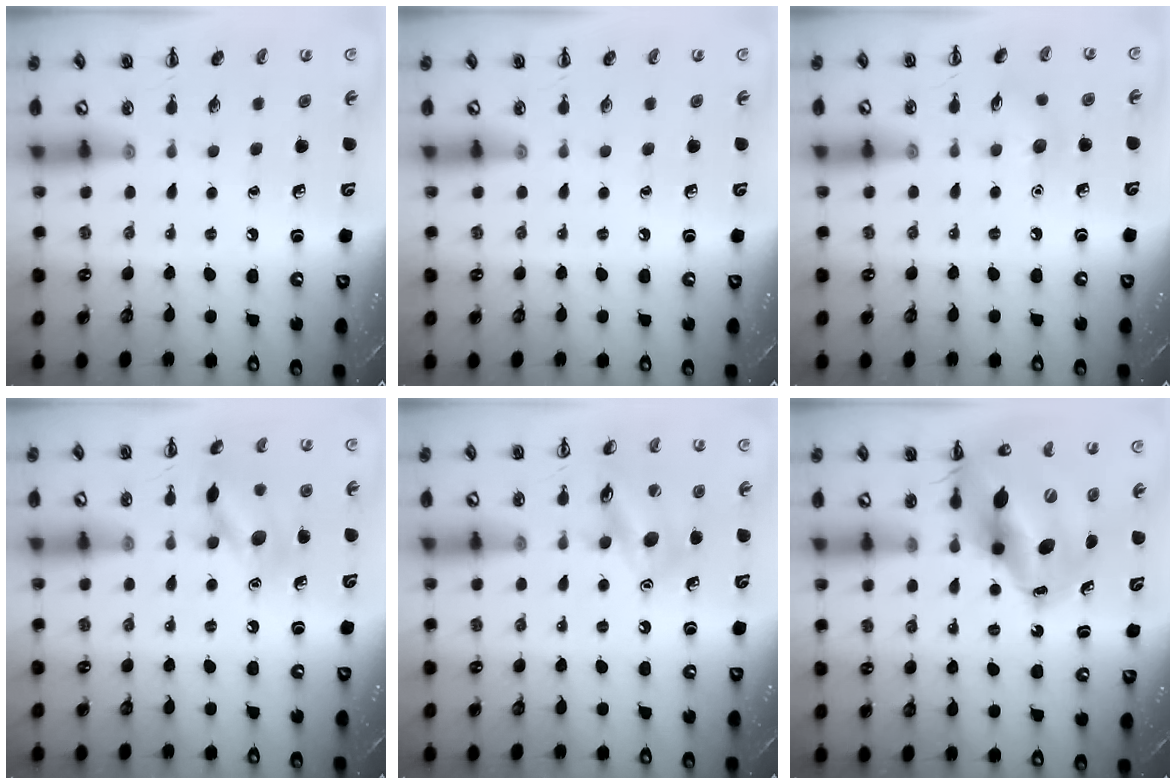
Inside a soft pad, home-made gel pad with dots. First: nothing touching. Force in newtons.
{"total": 0.0}
{"total": 6.5, "press": 6.2, "slide": 1.8}
{"total": 11.9, "press": 11.9, "slide": 0.6}
{"total": 13.1, "press": 12.9, "slide": 2.3}
{"total": 16.7, "press": 16.0, "slide": 5.0}